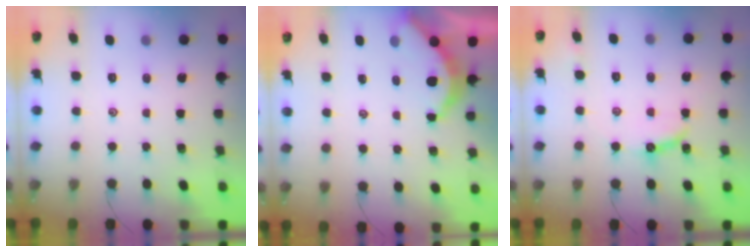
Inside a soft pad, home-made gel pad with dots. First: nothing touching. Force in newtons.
{"total": 4.0, "press": 4.0, "slide": 0.3}
{"total": 9.4, "press": 9.4, "slide": 0.5}